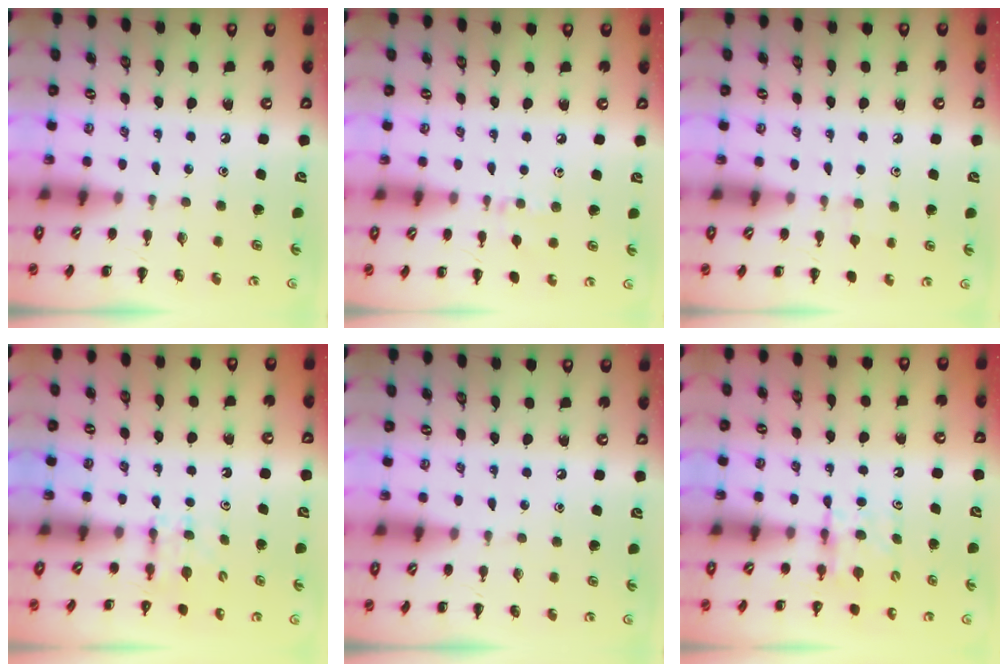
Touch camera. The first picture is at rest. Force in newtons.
{"total": 6.0, "press": 5.7, "slide": 1.9}
{"total": 5.7, "press": 5.5, "slide": 1.8}
{"total": 3.4, "press": 3.1, "slide": 1.4}
{"total": 0.0}
{"total": 5.3, "press": 5.3, "slide": 0.3}